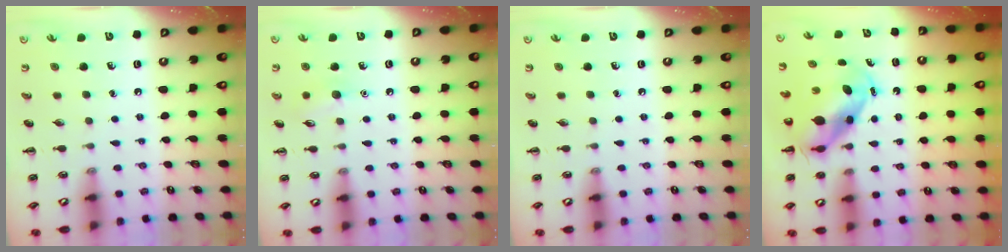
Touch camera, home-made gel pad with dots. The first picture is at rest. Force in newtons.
{"total": 7.0, "press": 6.8, "slide": 1.8}
{"total": 0.0}
{"total": 7.1, "press": 6.7, "slide": 2.4}